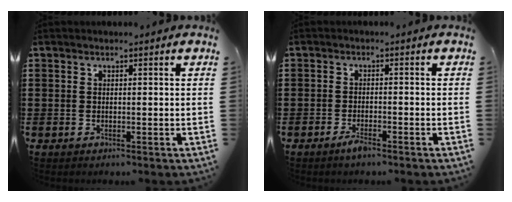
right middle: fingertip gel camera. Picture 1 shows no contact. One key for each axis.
{"total": 2.1, "fx": -1.6, "fy": 0.5, "fz": 1.3, "tx": -0.030, "ty": -0.004, "tz": -0.032}